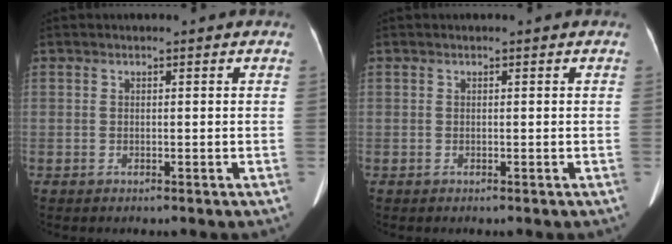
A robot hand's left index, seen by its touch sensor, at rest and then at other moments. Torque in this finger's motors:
{"motor_torque": [-0.16, 0.18, 0.00, 0.00]}